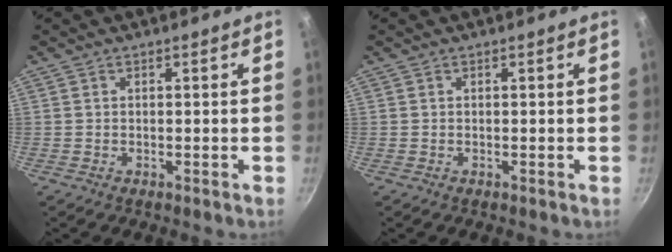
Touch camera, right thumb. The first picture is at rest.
{"total": 0.0}